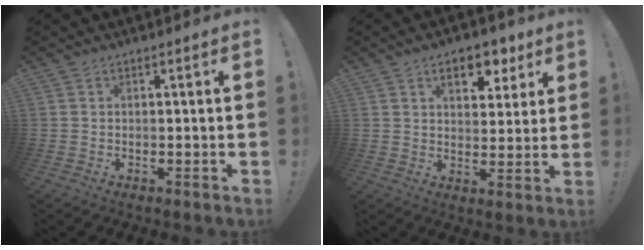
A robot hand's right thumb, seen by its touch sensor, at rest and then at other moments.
{"total": 9.2, "force": [5.0, 5.1, 5.8], "torque": [-0.071, -0.023, 0.085]}